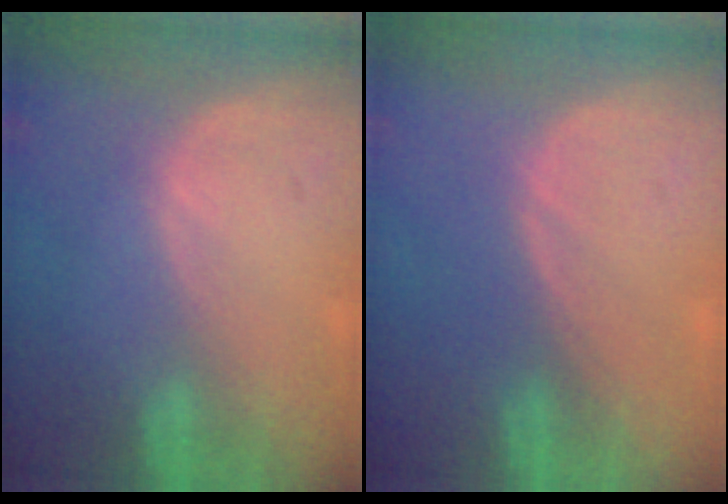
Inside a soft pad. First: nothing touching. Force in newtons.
{"total": 0.0}